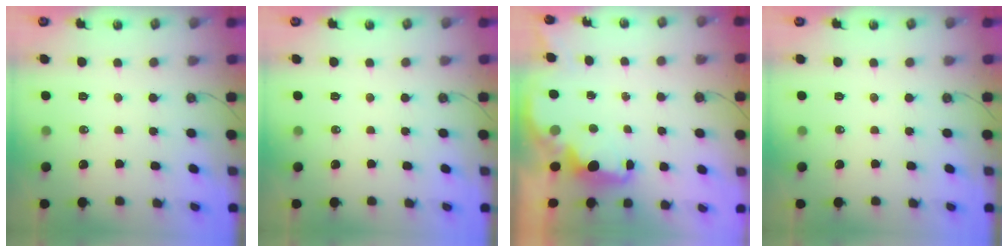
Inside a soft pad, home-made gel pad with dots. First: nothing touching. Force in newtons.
{"total": 0.0}
{"total": 2.2, "press": 2.0, "slide": 0.8}
{"total": 0.0}